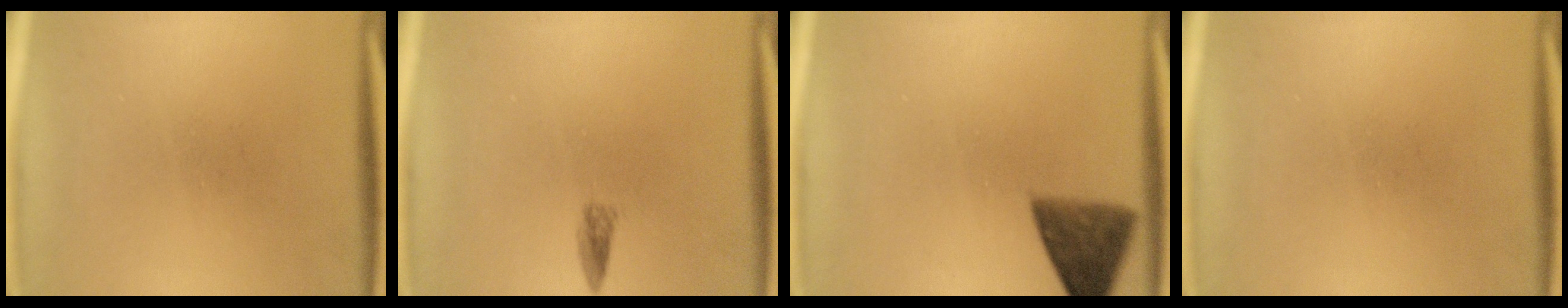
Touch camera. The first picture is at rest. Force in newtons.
{"total": 1.3}
{"total": 7.2}
{"total": 0.0}